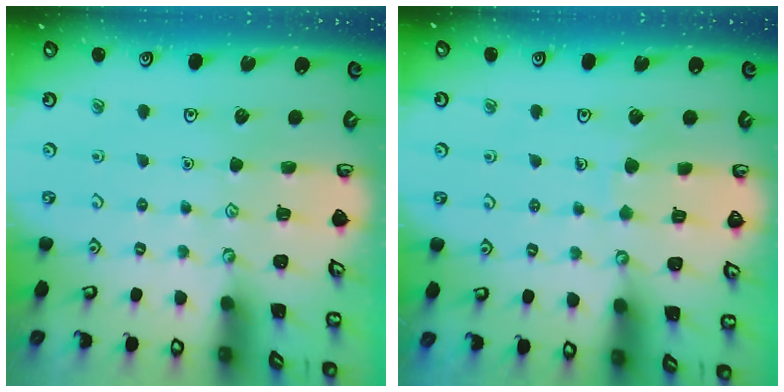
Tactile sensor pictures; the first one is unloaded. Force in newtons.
{"total": 3.6, "press": 3.6, "slide": 0.2}